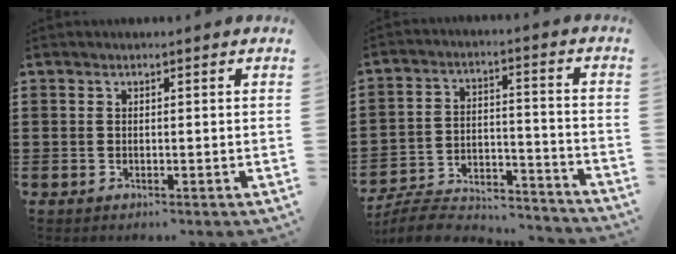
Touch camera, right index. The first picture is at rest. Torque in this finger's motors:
{"motor_torque": [-2.14, 0.00, -1.05, -0.16]}